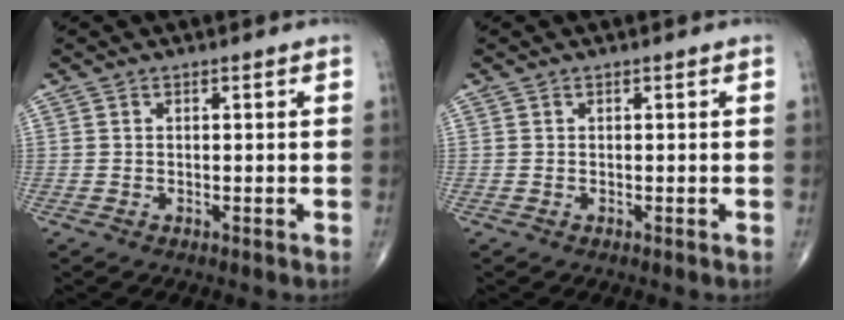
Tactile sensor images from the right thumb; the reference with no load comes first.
{"total": 0.0}